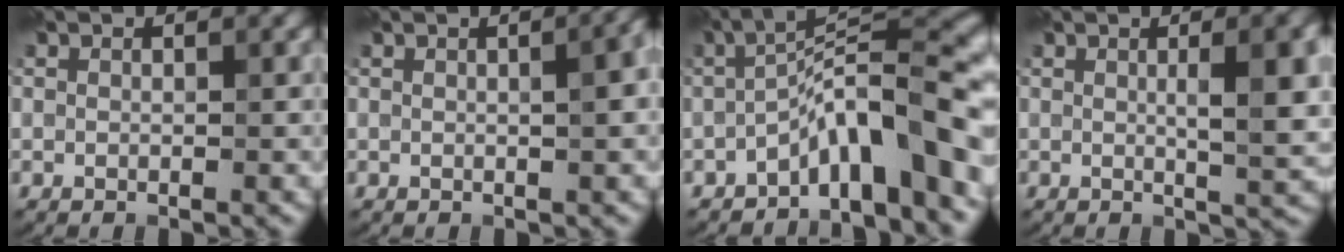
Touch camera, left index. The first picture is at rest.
{"total": 3.4, "force": [0.4, 1.2, 3.2], "torque": [-0.023, 0.015, 0.005]}
{"total": 9.5, "force": [-3.8, 2.1, 8.4], "torque": [-0.125, 0.021, -0.073]}
{"total": 6.5, "force": [0.9, 1.6, 6.2], "torque": [-0.074, 0.007, 0.011]}